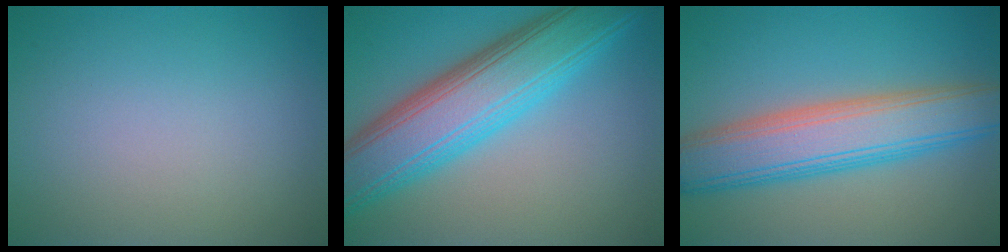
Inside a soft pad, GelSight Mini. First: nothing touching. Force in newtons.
{"total": 10.1, "press": 10.1, "slide": 0.2}
{"total": 8.0, "press": 8.0, "slide": 0.2}